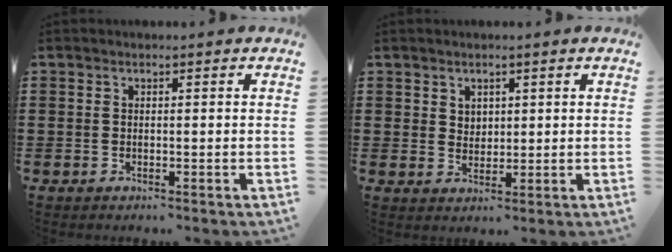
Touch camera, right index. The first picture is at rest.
{"total": 2.3, "force": [1.4, 1.8, 0.4], "torque": [-0.014, 0.008, 0.026]}